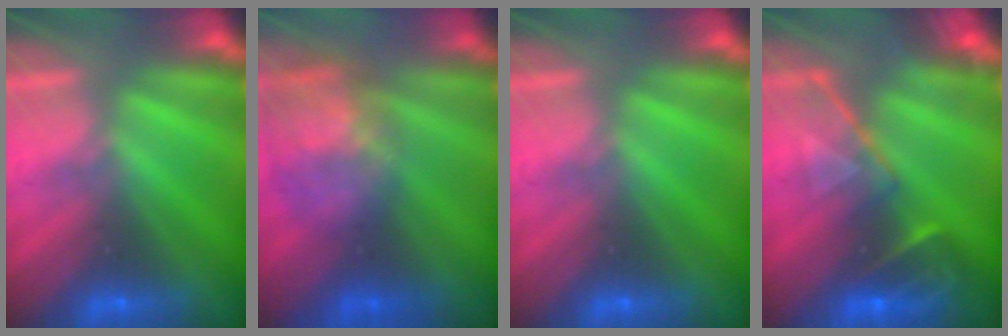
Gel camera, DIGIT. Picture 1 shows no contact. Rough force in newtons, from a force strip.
{"total": 6.7}
{"total": 0.0}
{"total": 9.0}